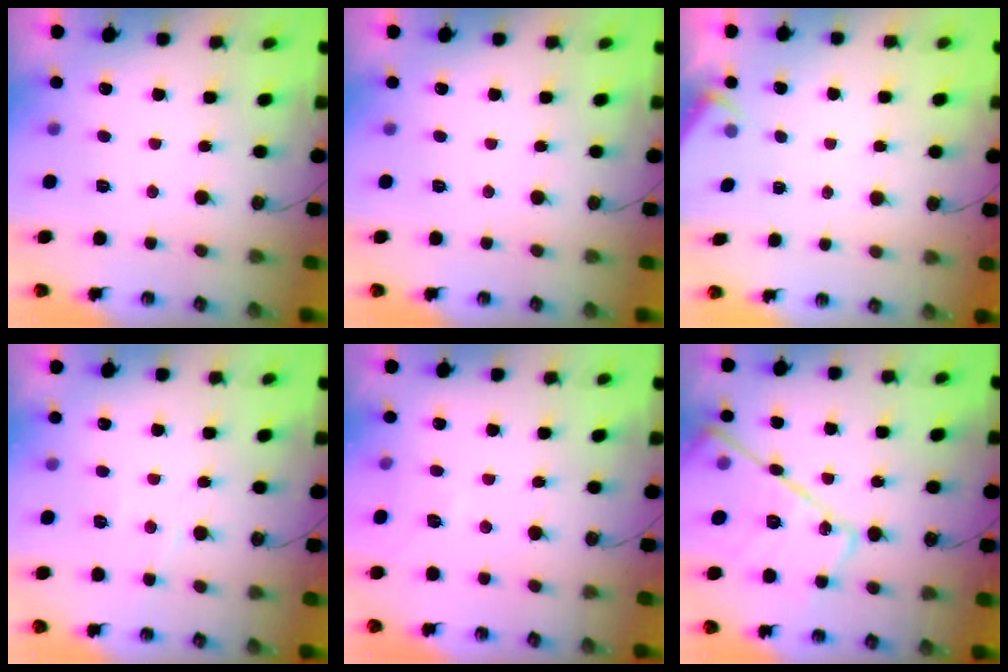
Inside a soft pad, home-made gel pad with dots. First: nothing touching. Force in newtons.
{"total": 0.0}
{"total": 3.4, "press": 3.3, "slide": 0.4}
{"total": 4.8, "press": 4.8, "slide": 0.7}
{"total": 5.3, "press": 5.3, "slide": 0.6}
{"total": 21.3, "press": 21.2, "slide": 1.9}